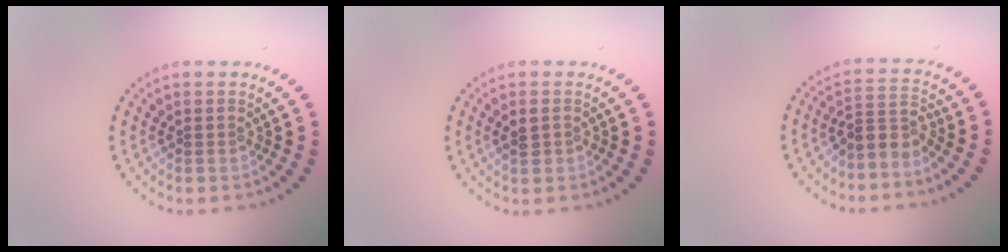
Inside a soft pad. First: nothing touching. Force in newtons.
{"total": 1.5, "press": 1.5, "slide": 0.1}
{"total": 2.6, "press": 1.8, "slide": 1.9}